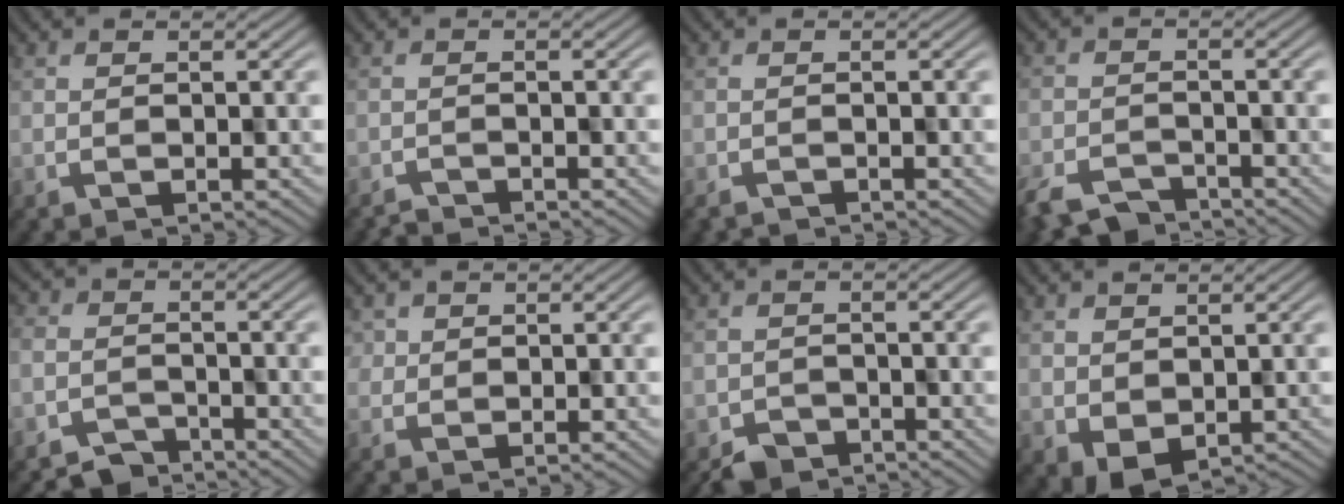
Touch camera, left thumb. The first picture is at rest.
{"total": 1.5, "force": [-1.5, 0.0, -0.1], "torque": [0.002, -0.002, -0.029]}
{"total": 1.4, "force": [-1.4, 0.2, 0.0], "torque": [-0.001, -0.005, -0.024]}
{"total": 5.6, "force": [-4.6, 2.6, 1.8], "torque": [-0.038, -0.013, -0.089]}
{"total": 4.1, "force": [-3.3, 2.2, 0.6], "torque": [-0.014, -0.007, -0.066]}
{"total": 2.3, "force": [0.0, 2.3, 0.1], "torque": [0.007, -0.004, -0.001]}
{"total": 3.0, "force": [-2.4, 1.7, 0.5], "torque": [-0.005, -0.007, -0.042]}
{"total": 3.9, "force": [-0.8, 3.0, 2.3], "torque": [-0.038, -0.022, 0.001]}